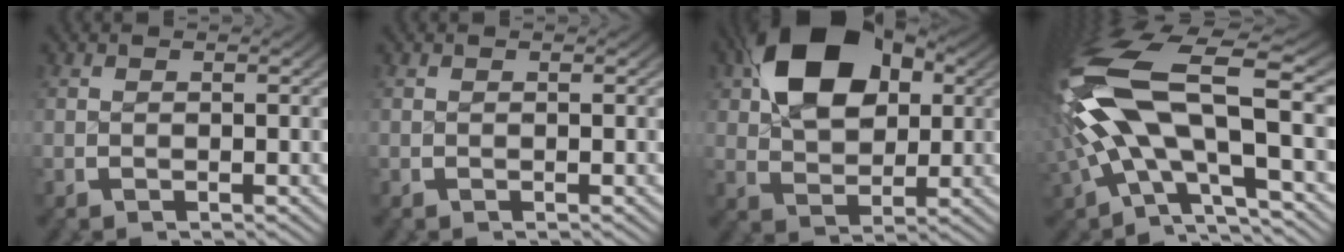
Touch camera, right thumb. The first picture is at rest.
{"total": 0.0}
{"total": 11.6, "force": [3.7, 7.2, 8.3], "torque": [-0.172, -0.009, 0.073]}
{"total": 12.2, "force": [0.3, 6.2, 10.5], "torque": [-0.233, -0.019, 0.024]}